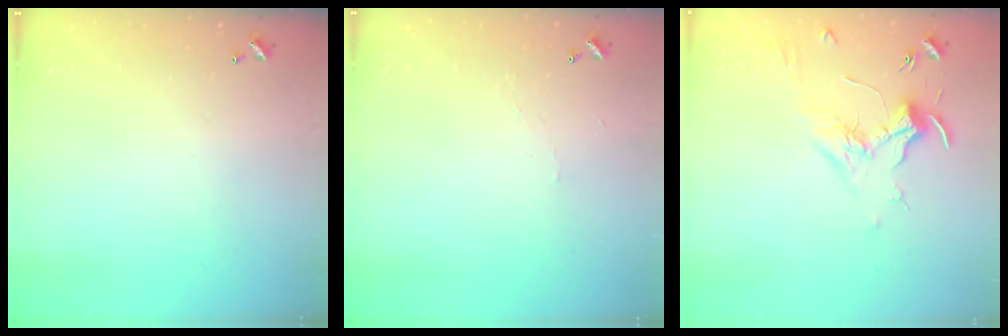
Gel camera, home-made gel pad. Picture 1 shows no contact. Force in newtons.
{"total": 2.1, "press": 2.1, "slide": 0.6}
{"total": 1.8, "press": 1.6, "slide": 0.8}